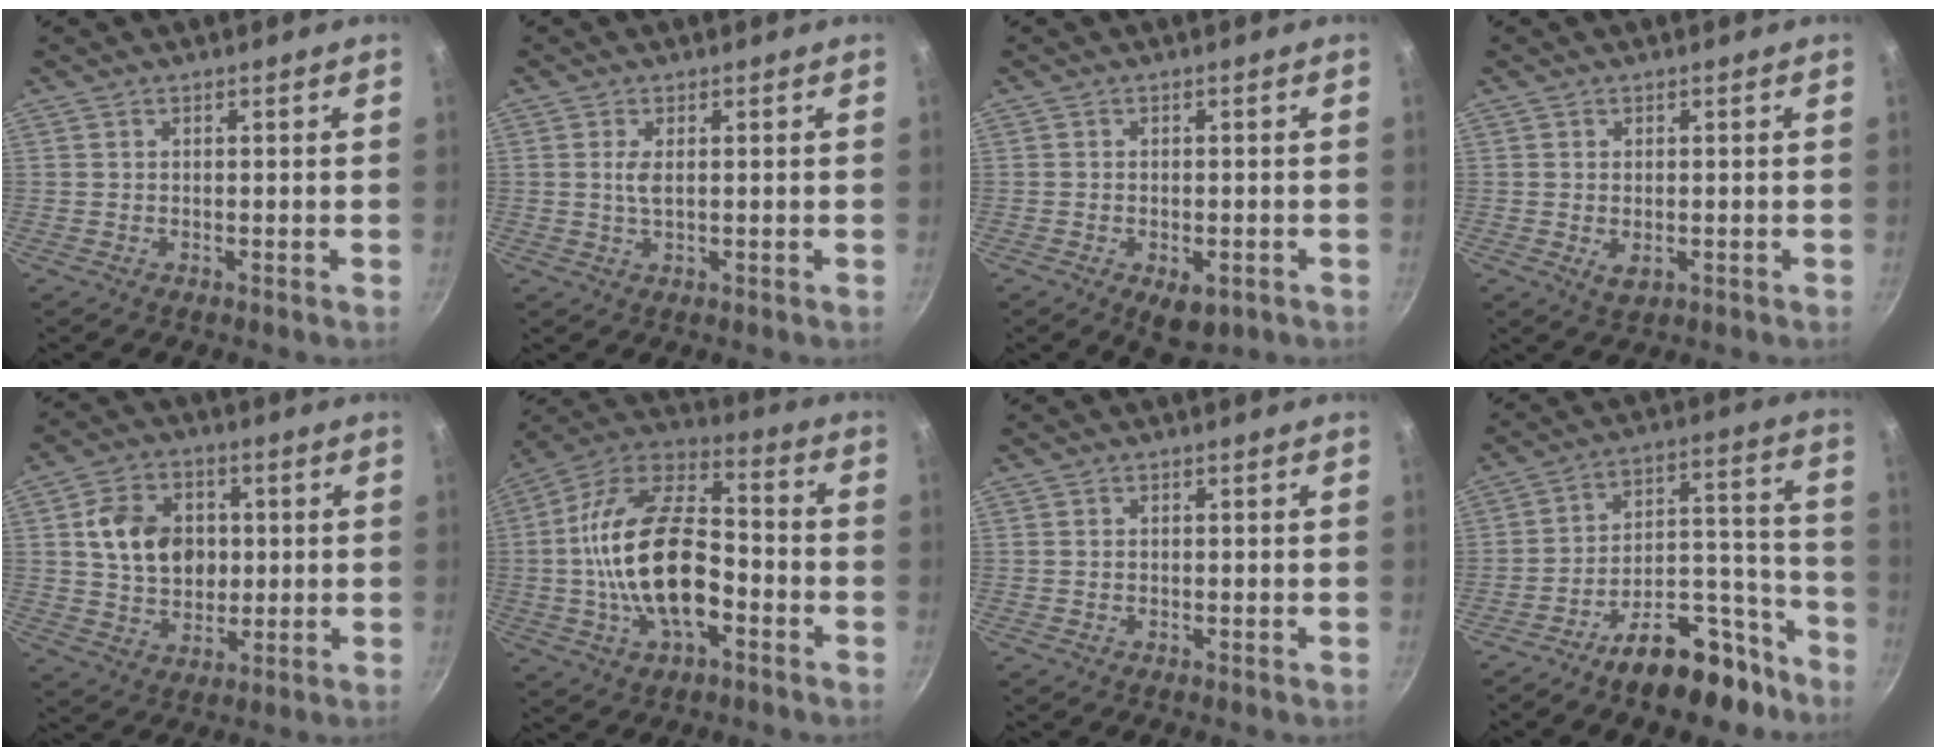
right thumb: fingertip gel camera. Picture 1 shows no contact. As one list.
[{"total": 2.4, "force": [0.4, 0.9, 2.1], "torque": [-0.044, -0.002, 0.008]}, {"total": 5.3, "force": [-2.1, 3.0, 3.9], "torque": [-0.039, 0.004, -0.021]}, {"total": 2.7, "force": [-0.4, 1.7, 2.0], "torque": [-0.033, -0.007, -0.004]}, {"total": 12.4, "force": [1.7, 9.6, 7.6], "torque": [-0.103, 0.002, 0.030]}, {"total": 21.8, "force": [-4.2, 11.7, 18.0], "torque": [-0.316, 0.045, -0.090]}, {"total": 0.7, "force": [0.1, 0.6, 0.3], "torque": [-0.003, 0.003, 0.001]}, {"total": 18.8, "force": [-13.3, 8.4, 10.3], "torque": [-0.099, 0.117, -0.202]}]